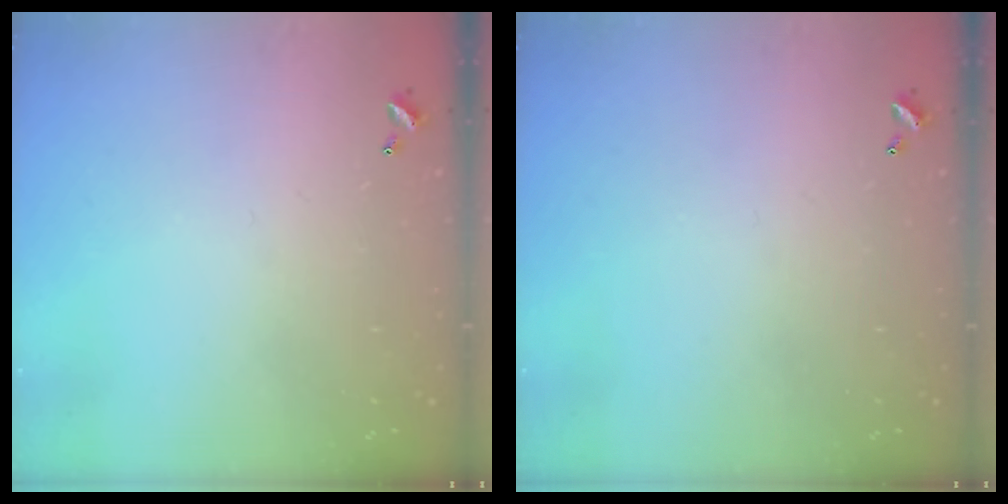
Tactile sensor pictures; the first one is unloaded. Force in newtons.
{"total": 0.0}